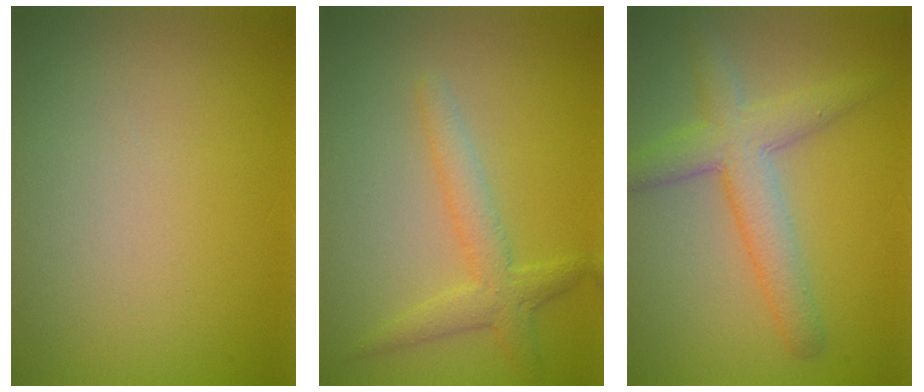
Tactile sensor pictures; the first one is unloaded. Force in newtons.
{"total": 2.7, "press": 2.7, "slide": 0.1}
{"total": 4.6, "press": 4.6, "slide": 0.1}